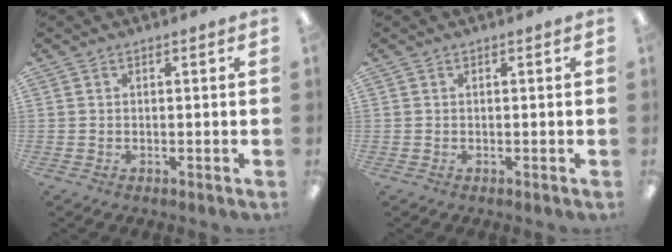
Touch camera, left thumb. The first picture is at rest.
{"total": 0.0}